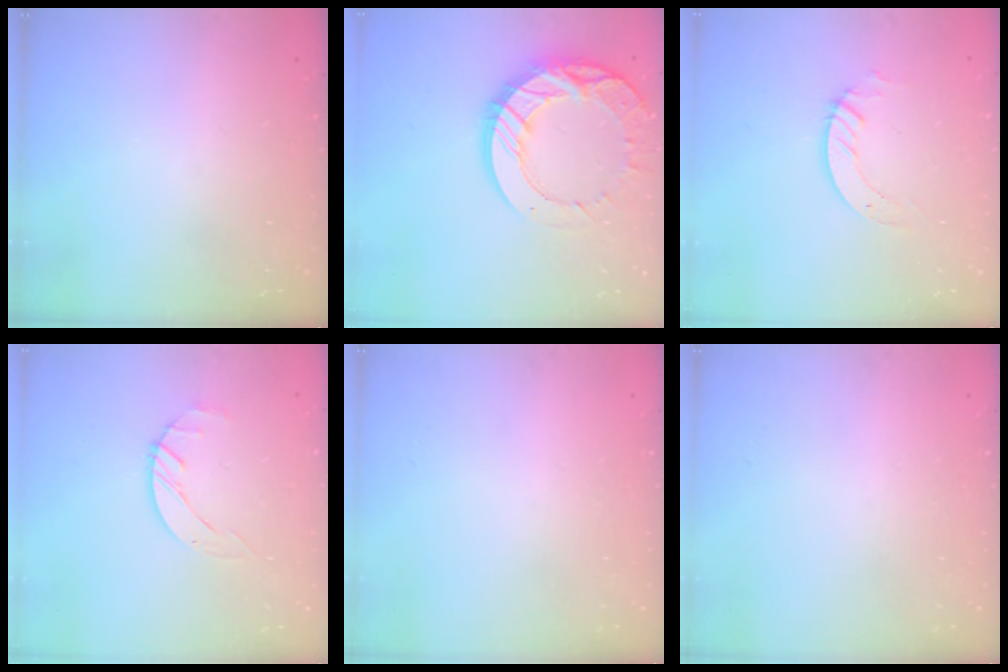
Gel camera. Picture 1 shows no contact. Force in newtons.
{"total": 17.7, "press": 17.6, "slide": 1.5}
{"total": 3.4, "press": 3.4, "slide": 0.1}
{"total": 2.0, "press": 2.0, "slide": 0.3}
{"total": 0.0}
{"total": 0.0}